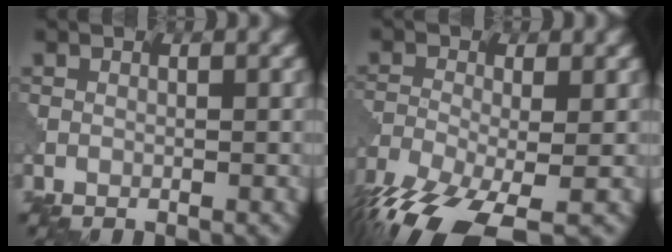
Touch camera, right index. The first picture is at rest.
{"total": 10.0, "force": [-6.6, 3.5, 6.6], "torque": [-0.150, -0.023, -0.122]}